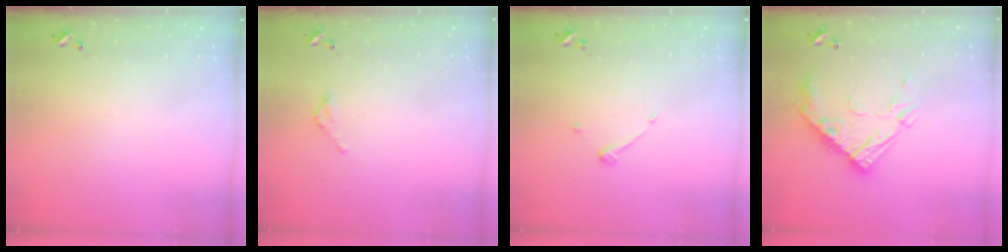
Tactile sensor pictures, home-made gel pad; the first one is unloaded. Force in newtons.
{"total": 2.7, "press": 2.7, "slide": 0.2}
{"total": 3.6, "press": 3.6, "slide": 0.2}
{"total": 15.9, "press": 15.9, "slide": 0.8}